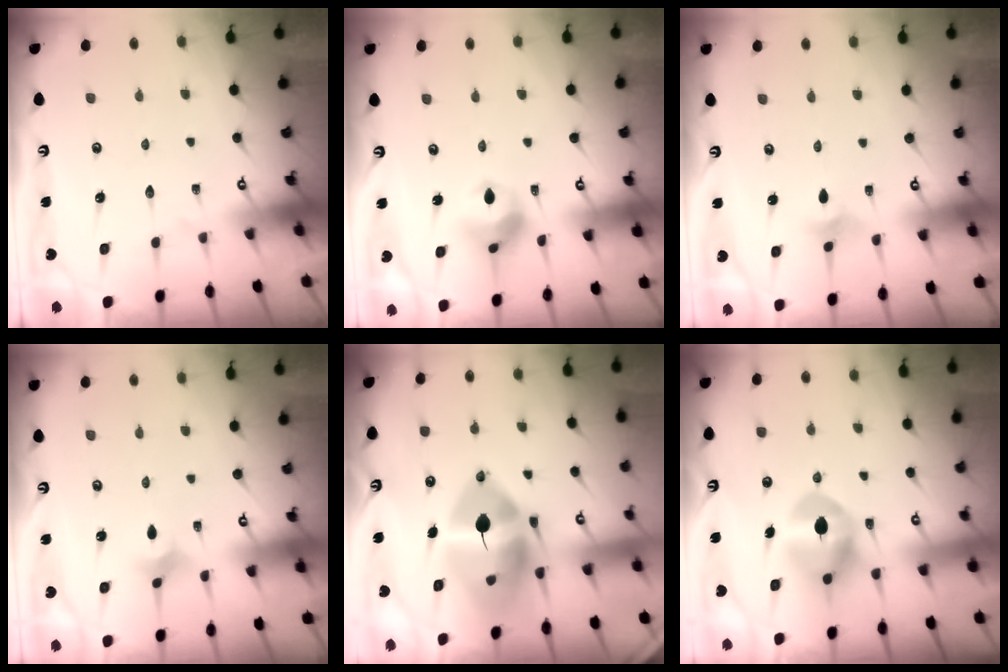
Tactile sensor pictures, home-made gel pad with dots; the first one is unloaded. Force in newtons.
{"total": 9.7, "press": 9.7, "slide": 1.3}
{"total": 3.0, "press": 2.9, "slide": 0.7}
{"total": 2.9, "press": 2.9, "slide": 0.5}
{"total": 17.5, "press": 17.3, "slide": 2.9}
{"total": 10.6, "press": 10.6, "slide": 0.9}